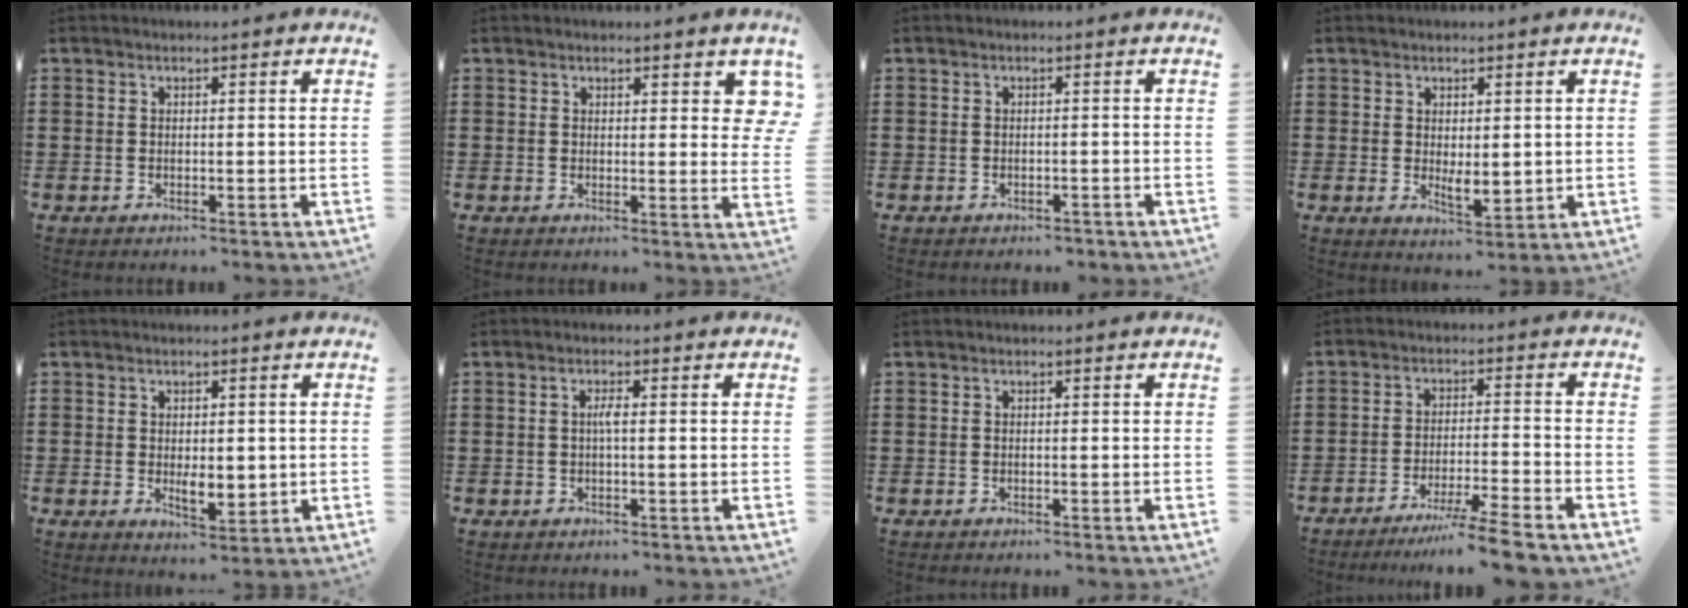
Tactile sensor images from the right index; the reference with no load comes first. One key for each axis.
{"total": 2.7, "fx": 2.0, "fy": 1.2, "fz": 1.5, "tx": -0.011, "ty": 0.000, "tz": 0.033}
{"total": 1.0, "fx": -0.9, "fy": 0.4, "fz": 0.0, "tx": -0.004, "ty": 0.003, "tz": -0.021}
{"total": 2.7, "fx": 0.7, "fy": 1.3, "fz": 2.2, "tx": -0.037, "ty": -0.001, "tz": 0.012}
{"total": 3.4, "fx": 0.0, "fy": 1.8, "fz": 2.9, "tx": -0.040, "ty": -0.001, "tz": -0.003}
{"total": 1.7, "fx": -0.1, "fy": 0.1, "fz": 1.7, "tx": -0.034, "ty": 0.000, "tz": -0.004}
{"total": 0.0}
{"total": 6.2, "fx": -5.3, "fy": -0.8, "fz": 3.2, "tx": -0.056, "ty": -0.017, "tz": -0.101}